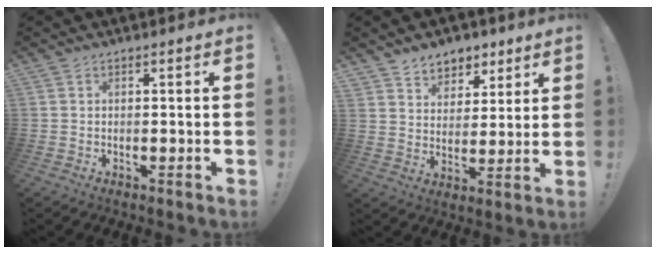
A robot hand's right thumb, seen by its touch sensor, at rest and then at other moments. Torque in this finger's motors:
{"motor_torque": [-0.03, 0.06, 0.19, 0.23, 0.15]}